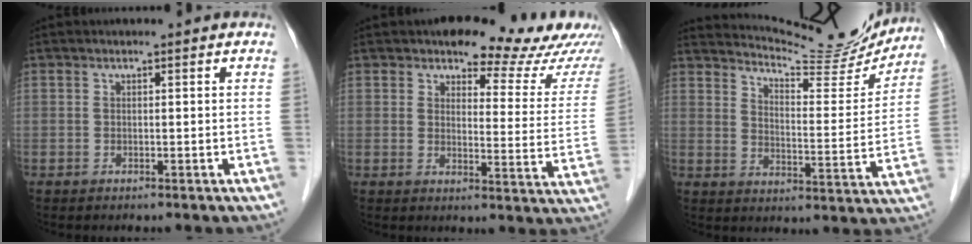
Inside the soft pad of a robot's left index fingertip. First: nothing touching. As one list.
[{"total": 13.0, "force": [11.0, 4.8, 5.0], "torque": [-0.028, -0.016, 0.103]}, {"total": 16.6, "force": [16.1, 1.4, 3.9], "torque": [-0.062, -0.050, 0.211]}]